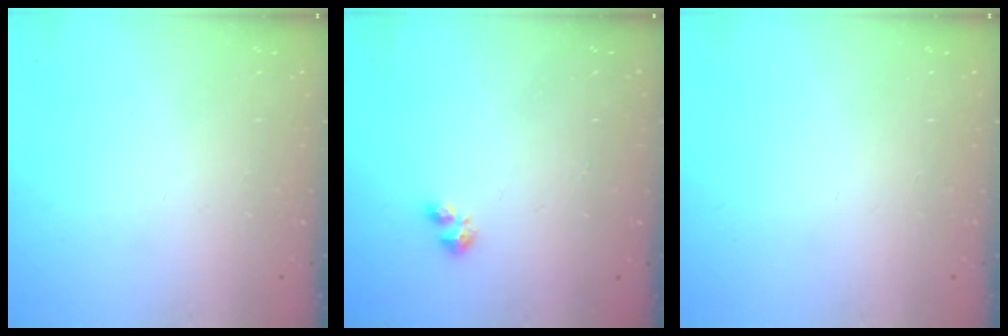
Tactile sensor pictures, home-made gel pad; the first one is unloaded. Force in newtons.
{"total": 2.2, "press": 2.2, "slide": 0.4}
{"total": 0.0}